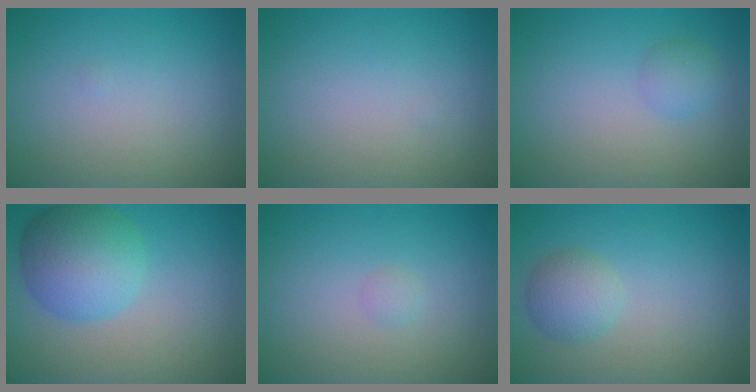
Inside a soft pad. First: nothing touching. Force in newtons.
{"total": 0.0}
{"total": 1.5, "press": 1.5, "slide": 0.0}
{"total": 6.7, "press": 6.7, "slide": 0.2}
{"total": 0.6, "press": 0.6, "slide": 0.0}
{"total": 2.7, "press": 2.7, "slide": 0.1}